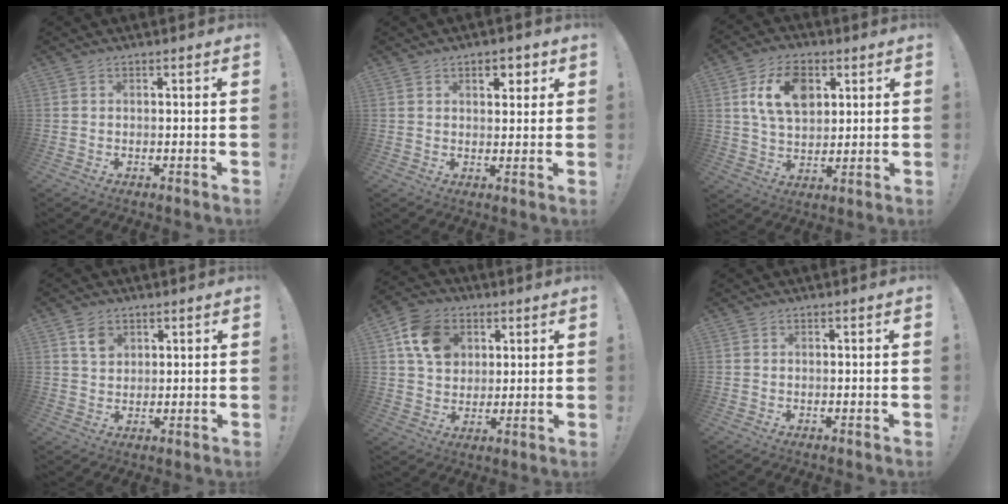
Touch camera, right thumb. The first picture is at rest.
{"total": 4.4, "force": [2.3, 2.6, 2.7], "torque": [-0.024, -0.006, 0.035]}
{"total": 13.3, "force": [4.9, 9.0, 8.6], "torque": [-0.143, 0.004, 0.093]}
{"total": 5.2, "force": [3.0, 3.8, 1.9], "torque": [-0.017, -0.013, 0.052]}
{"total": 13.0, "force": [4.9, 10.3, 6.1], "torque": [-0.085, -0.010, 0.099]}
{"total": 0.0}